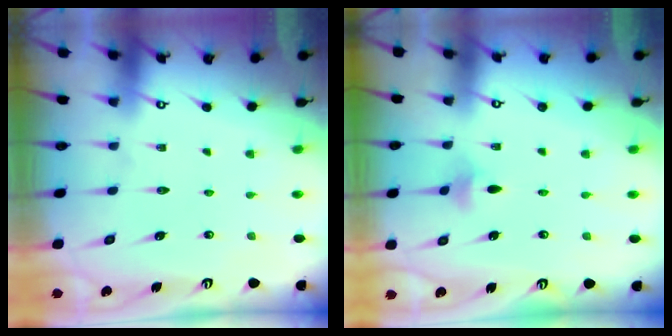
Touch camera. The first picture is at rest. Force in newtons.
{"total": 2.9, "press": 2.9, "slide": 0.6}